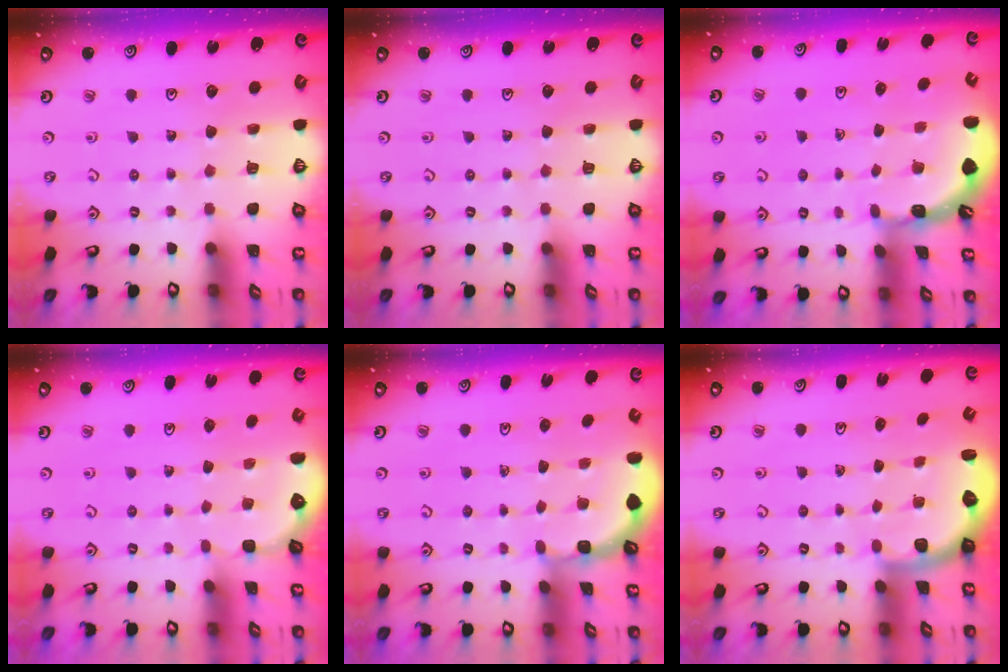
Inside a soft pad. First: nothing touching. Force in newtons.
{"total": 0.0}
{"total": 1.8, "press": 1.8, "slide": 0.1}
{"total": 1.6, "press": 0.9, "slide": 1.3}
{"total": 2.1, "press": 2.1, "slide": 0.1}
{"total": 2.6, "press": 2.3, "slide": 1.2}